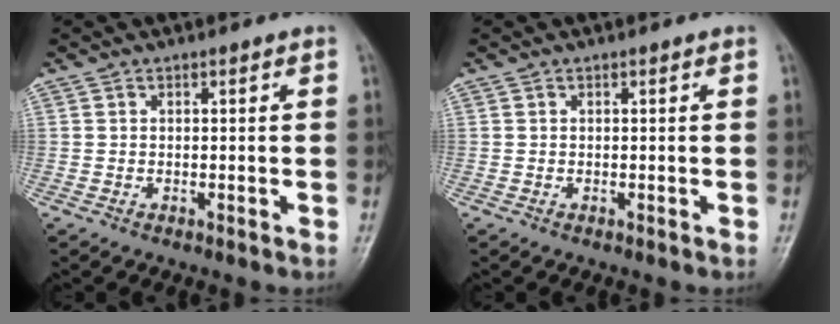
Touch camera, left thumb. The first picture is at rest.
{"total": 0.0}